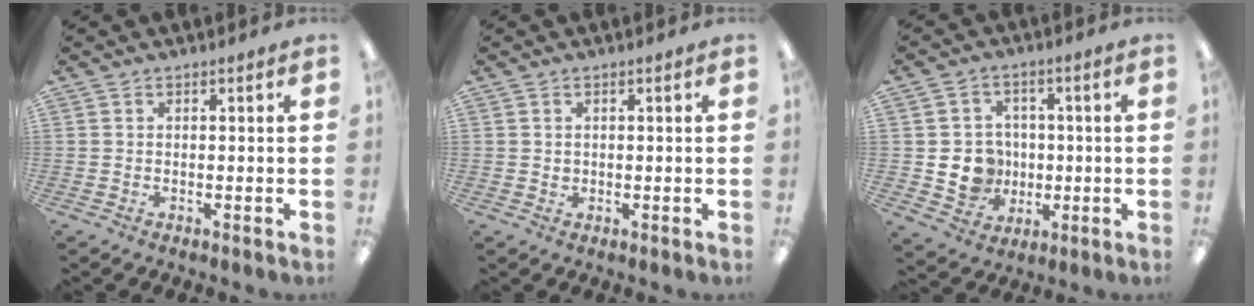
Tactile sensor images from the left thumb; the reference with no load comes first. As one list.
[{"total": 0.9, "force": [0.2, 0.8, 0.2], "torque": [-0.006, 0.005, 0.003]}, {"total": 8.7, "force": [-1.0, 8.2, 2.6], "torque": [-0.051, 0.010, -0.007]}]